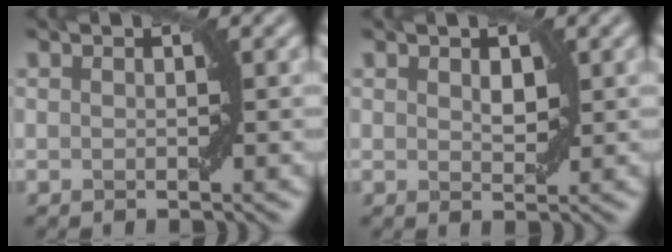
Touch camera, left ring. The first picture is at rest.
{"total": 1.3, "force": [0.5, 0.7, 1.0], "torque": [-0.015, -0.001, 0.014]}